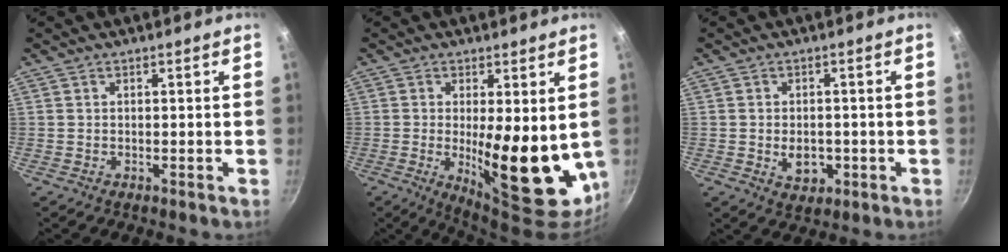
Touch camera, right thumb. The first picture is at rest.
{"total": 16.2, "force": [-0.1, 5.8, 15.1], "torque": [-0.189, -0.035, 0.014]}
{"total": 5.0, "force": [-1.1, 3.6, 3.2], "torque": [-0.034, 0.005, -0.008]}